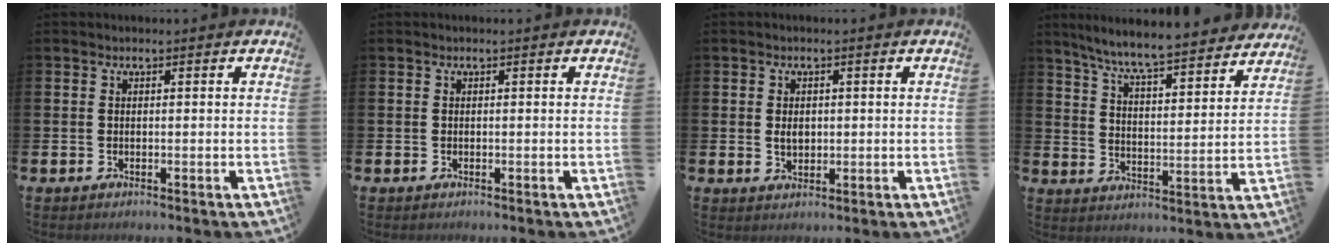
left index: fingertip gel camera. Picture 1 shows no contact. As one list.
[{"total": 0.0}, {"total": 2.0, "force": [0.3, 1.5, 1.4], "torque": [-0.009, 0.000, -0.001]}, {"total": 7.6, "force": [7.2, 0.1, 2.4], "torque": [-0.077, -0.053, 0.125]}]